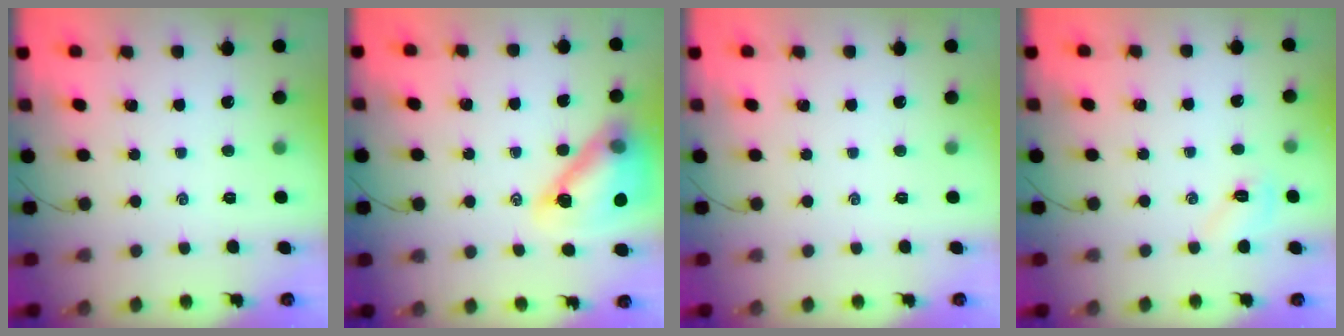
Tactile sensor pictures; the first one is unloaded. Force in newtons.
{"total": 14.8, "press": 14.3, "slide": 4.1}
{"total": 0.0}
{"total": 7.0, "press": 6.8, "slide": 1.5}